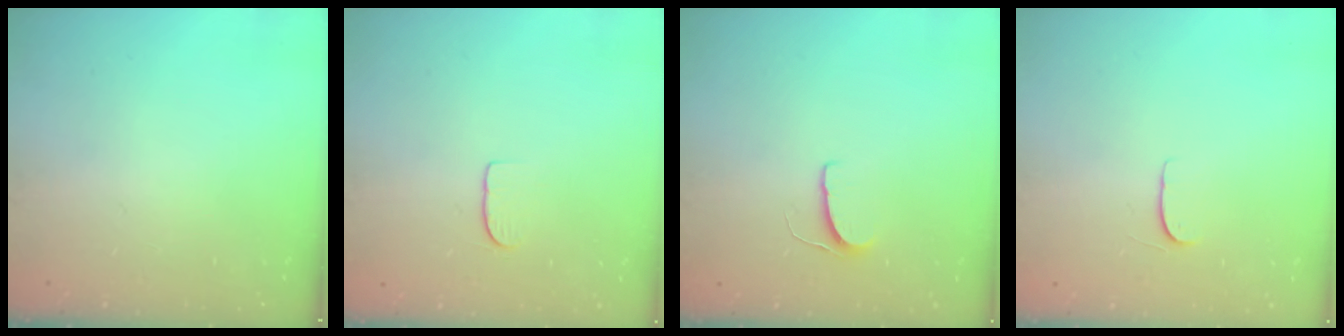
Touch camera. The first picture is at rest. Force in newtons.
{"total": 4.9, "press": 4.9, "slide": 0.3}
{"total": 5.4, "press": 5.4, "slide": 0.4}
{"total": 4.3, "press": 4.3, "slide": 0.5}